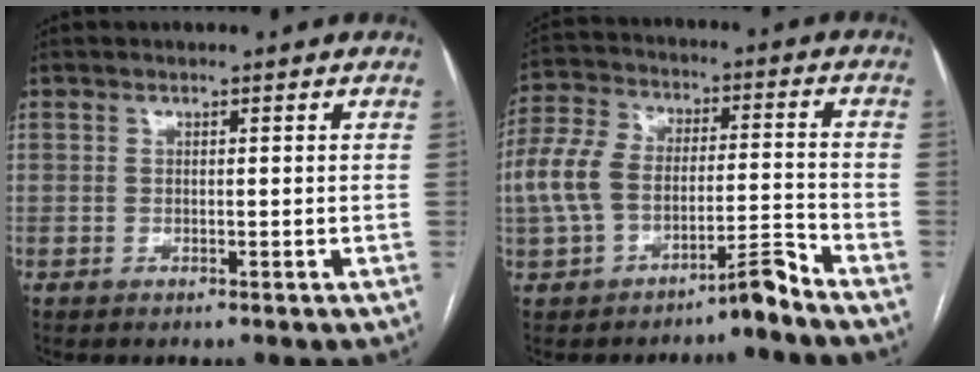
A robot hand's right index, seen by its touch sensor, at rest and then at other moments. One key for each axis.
{"total": 8.9, "fx": -4.8, "fy": 3.6, "fz": 6.6, "tx": -0.140, "ty": 0.044, "tz": -0.087}